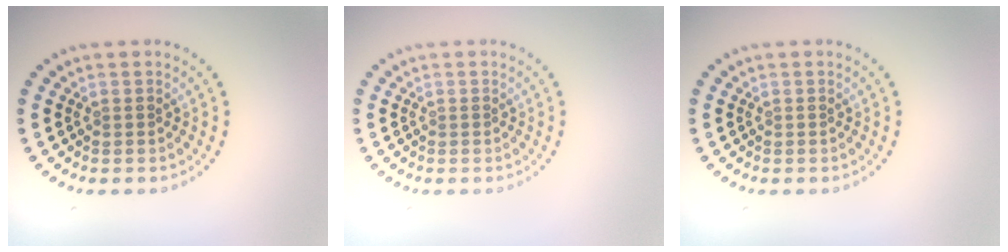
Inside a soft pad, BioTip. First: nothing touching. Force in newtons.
{"total": 0.0}
{"total": 0.0}